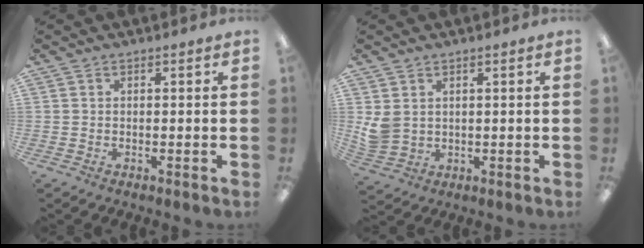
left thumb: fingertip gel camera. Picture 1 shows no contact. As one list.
[{"total": 4.5, "force": [2.0, 3.4, 2.1], "torque": [-0.043, -0.008, 0.040]}]